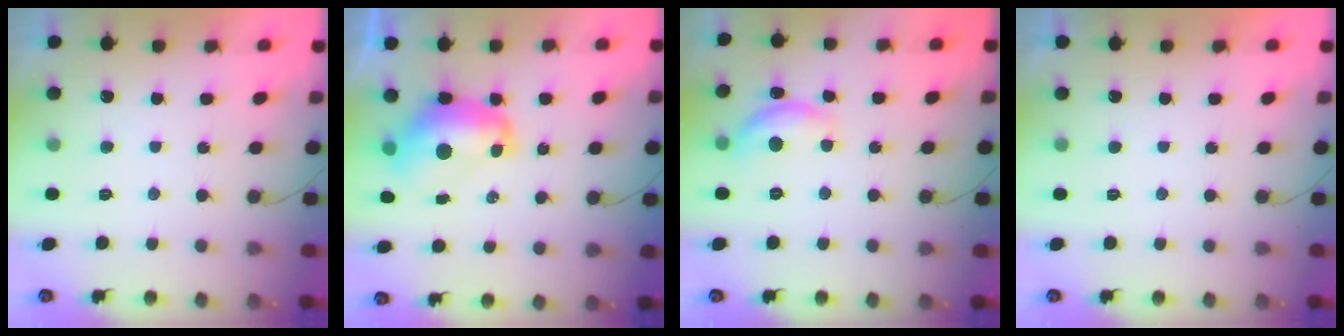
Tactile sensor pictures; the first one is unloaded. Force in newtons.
{"total": 10.8, "press": 10.8, "slide": 1.2}
{"total": 11.0, "press": 11.0, "slide": 0.6}
{"total": 0.0}